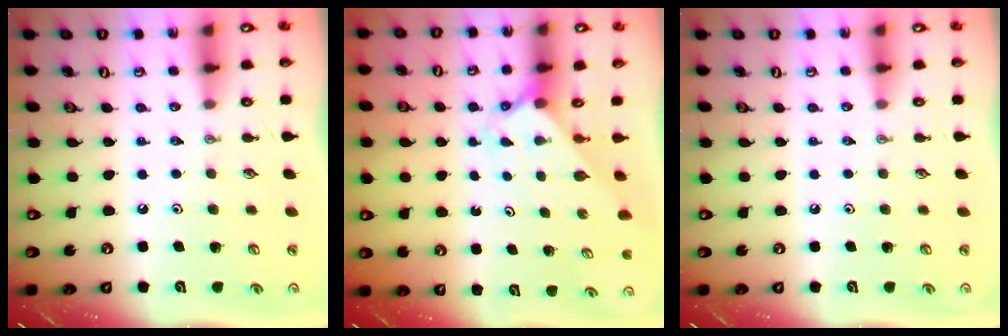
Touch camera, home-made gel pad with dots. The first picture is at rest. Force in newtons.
{"total": 2.0, "press": 2.0, "slide": 0.2}
{"total": 0.0}